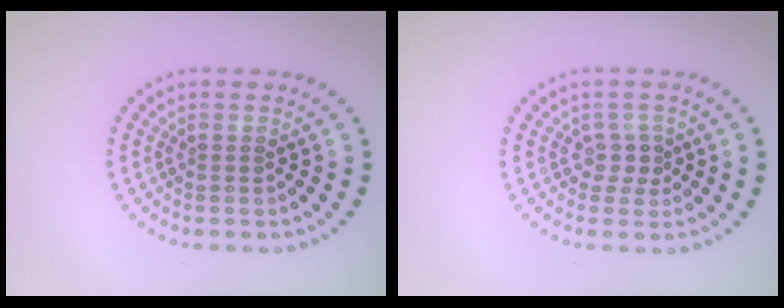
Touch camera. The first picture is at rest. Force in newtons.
{"total": 1.7, "press": 1.3, "slide": 1.0}